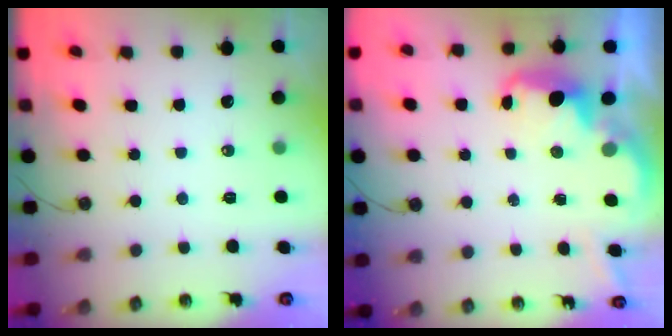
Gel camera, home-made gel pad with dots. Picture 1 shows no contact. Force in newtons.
{"total": 3.0, "press": 2.9, "slide": 0.7}